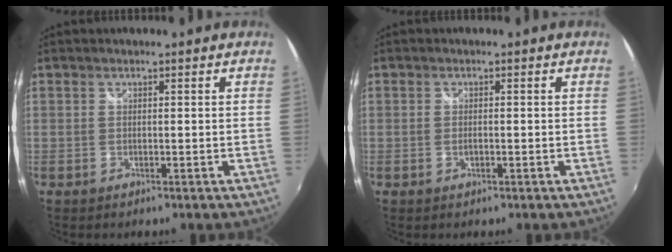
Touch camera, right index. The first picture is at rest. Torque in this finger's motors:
{"motor_torque": [-0.16, -0.09, -0.07, -0.01]}